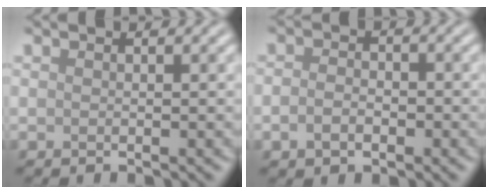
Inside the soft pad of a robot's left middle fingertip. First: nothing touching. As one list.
[{"total": 2.2, "force": [-0.8, 1.5, 1.4], "torque": [-0.027, -0.001, -0.018]}]